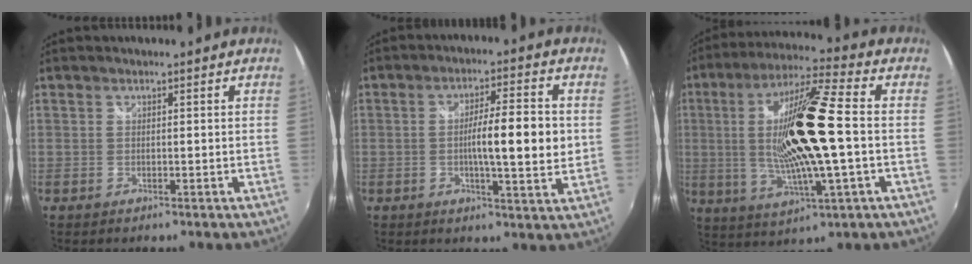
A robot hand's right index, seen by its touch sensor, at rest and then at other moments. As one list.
[{"total": 10.1, "force": [0.0, 1.2, 10.0], "torque": [-0.162, -0.003, -0.001]}, {"total": 19.3, "force": [0.0, 2.3, 19.2], "torque": [-0.354, -0.002, 0.003]}]